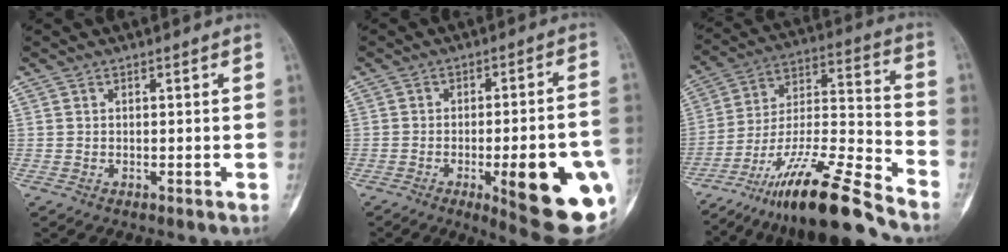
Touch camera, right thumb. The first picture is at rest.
{"total": 19.8, "force": [-6.2, 4.8, 18.2], "torque": [-0.188, 0.007, -0.065]}
{"total": 21.0, "force": [-16.3, 2.4, 13.1], "torque": [-0.256, 0.076, -0.293]}